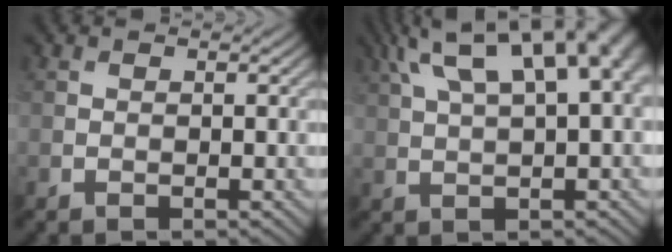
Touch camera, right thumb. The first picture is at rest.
{"total": 12.9, "force": [5.4, 4.7, 10.7], "torque": [-0.183, 0.028, 0.084]}